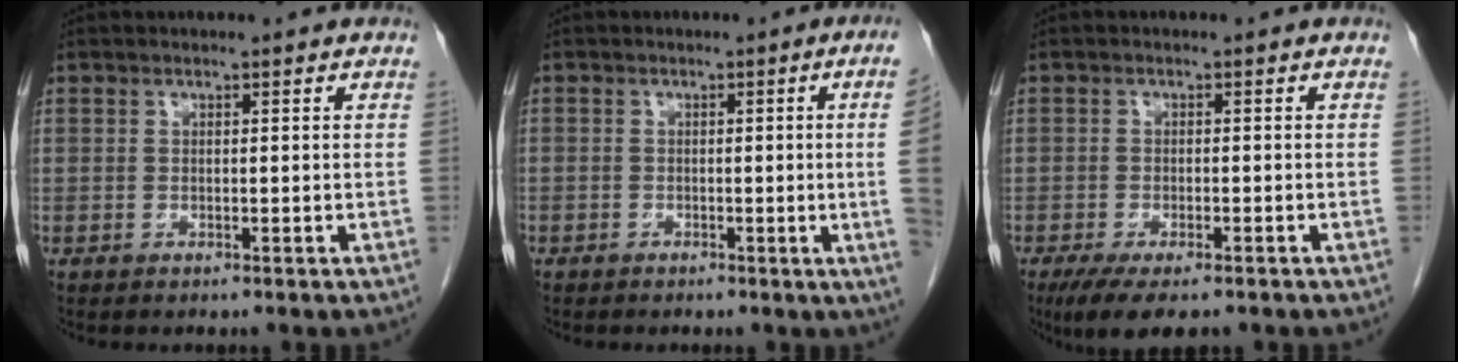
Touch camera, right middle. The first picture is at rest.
{"total": 5.8, "force": [-0.6, -1.9, 5.5], "torque": [-0.046, -0.008, -0.010]}
{"total": 6.8, "force": [-4.9, 2.1, 4.1], "torque": [-0.062, -0.012, -0.077]}